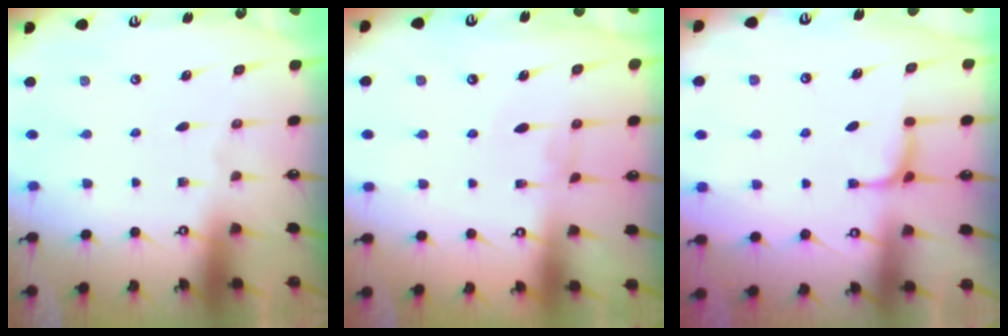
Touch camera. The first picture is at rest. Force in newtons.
{"total": 0.0}
{"total": 3.0, "press": 3.0, "slide": 0.2}